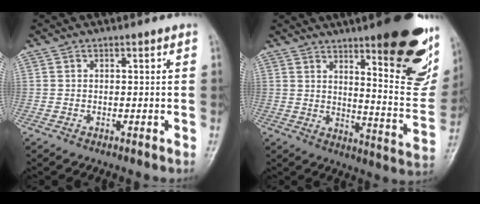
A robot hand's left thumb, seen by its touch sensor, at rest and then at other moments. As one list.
[{"total": 24.1, "force": [13.7, 5.9, 18.9], "torque": [-0.205, -0.080, 0.192]}]